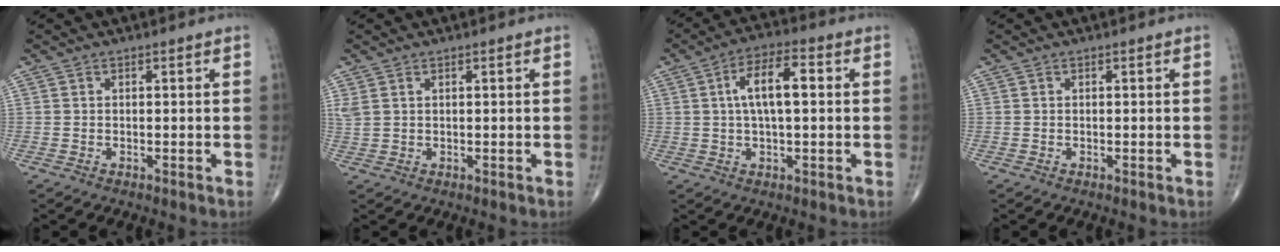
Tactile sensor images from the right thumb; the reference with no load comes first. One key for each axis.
{"total": 1.7, "fx": 0.9, "fy": 0.8, "fz": 1.2, "tx": -0.038, "ty": 0.011, "tz": 0.029}
{"total": 8.8, "fx": 1.3, "fy": 3.4, "fz": 8.0, "tx": -0.140, "ty": 0.020, "tz": 0.016}
{"total": 0.0}